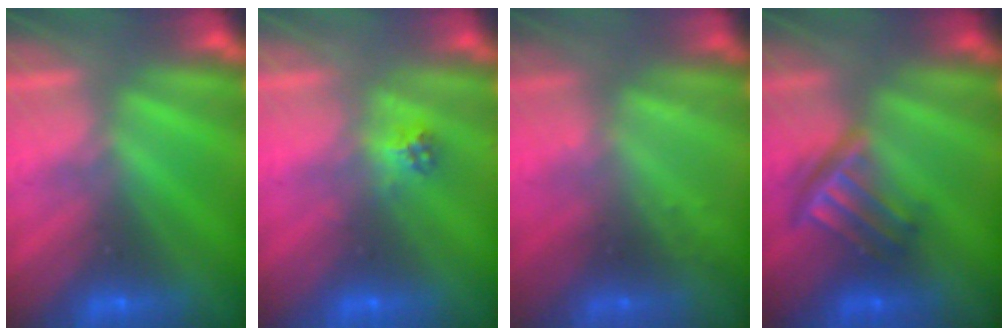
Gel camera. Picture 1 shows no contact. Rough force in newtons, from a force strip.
{"total": 2.1}
{"total": 2.3}
{"total": 3.5}